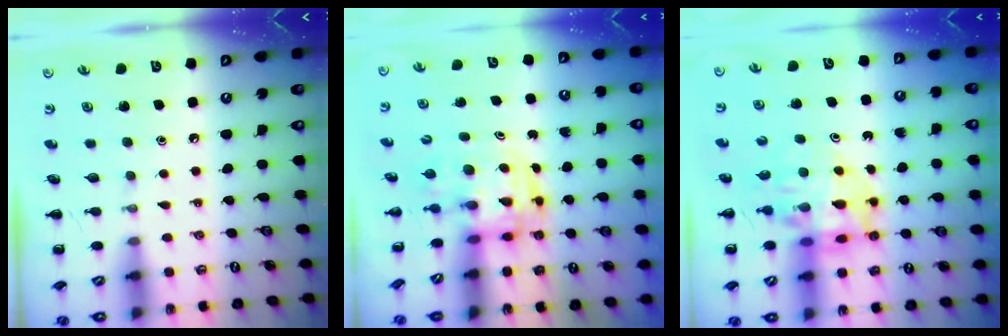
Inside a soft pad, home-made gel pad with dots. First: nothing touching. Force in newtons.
{"total": 3.3, "press": 3.2, "slide": 0.7}
{"total": 12.1, "press": 11.5, "slide": 3.7}